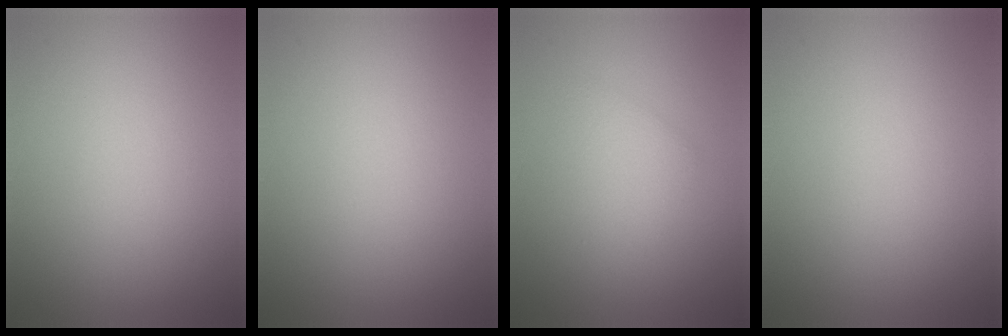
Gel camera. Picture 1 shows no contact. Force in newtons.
{"total": 0.0}
{"total": 2.2, "press": 2.2, "slide": 0.1}
{"total": 0.0}